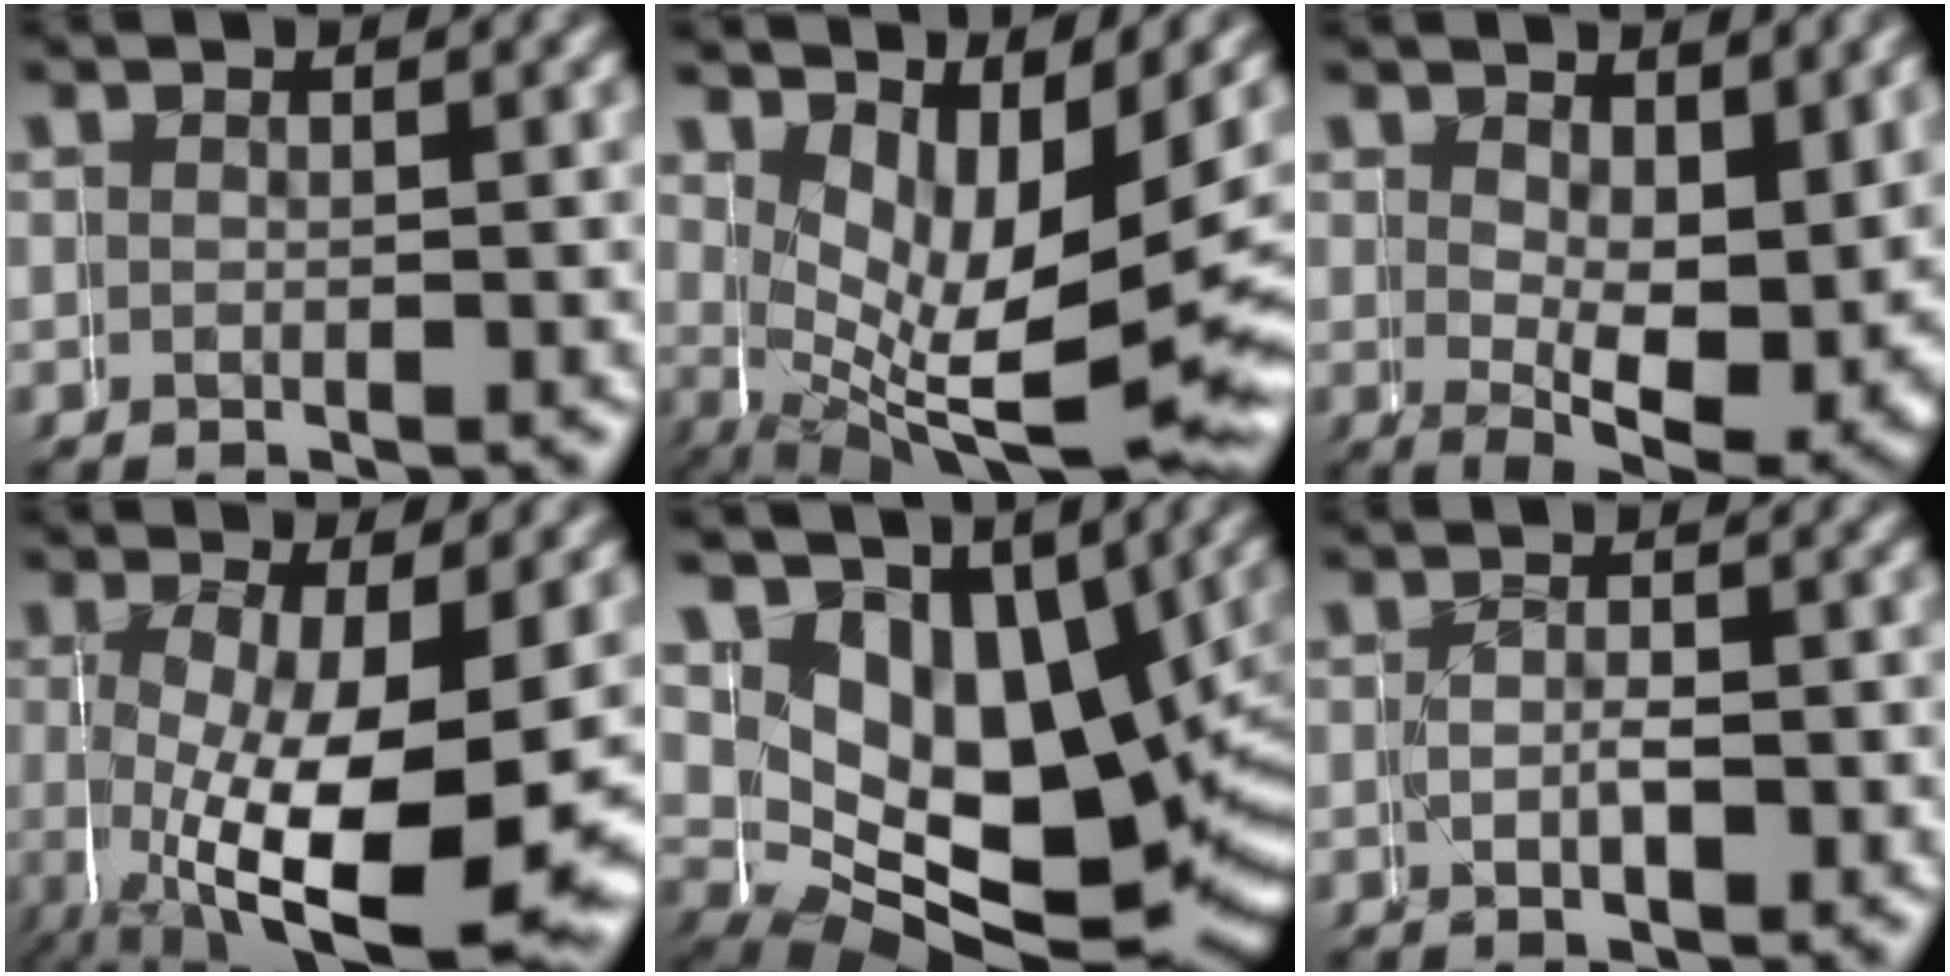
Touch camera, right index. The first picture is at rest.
{"total": 8.6, "force": [-0.4, 3.9, 7.7], "torque": [-0.129, -0.046, 0.018]}
{"total": 7.6, "force": [0.6, 3.6, 6.6], "torque": [-0.098, -0.040, 0.026]}
{"total": 12.1, "force": [-1.5, 5.4, 10.7], "torque": [-0.207, -0.051, 0.009]}
{"total": 15.0, "force": [-0.5, 11.0, 10.2], "torque": [-0.185, -0.067, 0.018]}
{"total": 1.1, "force": [-0.1, 1.0, 0.3], "torque": [-0.017, -0.012, -0.001]}